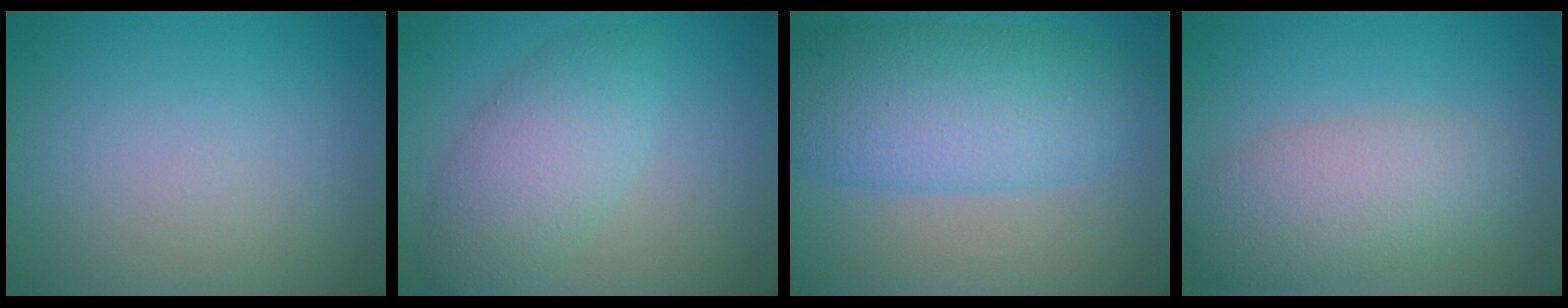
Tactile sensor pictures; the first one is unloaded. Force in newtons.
{"total": 4.8, "press": 4.8, "slide": 0.0}
{"total": 7.7, "press": 7.7, "slide": 0.3}
{"total": 5.8, "press": 5.8, "slide": 0.1}